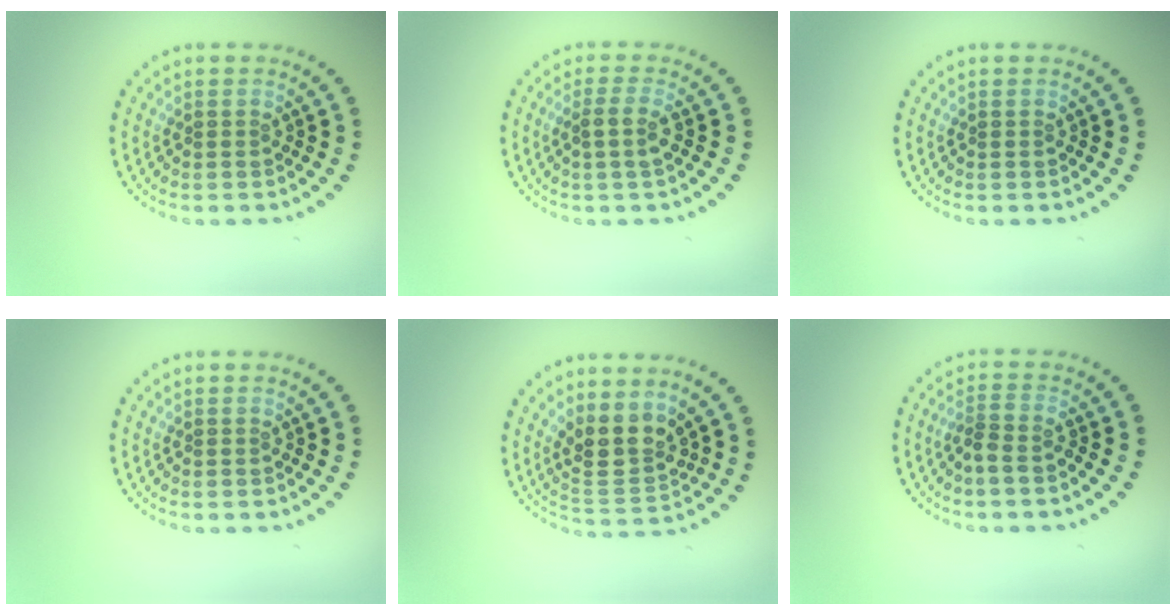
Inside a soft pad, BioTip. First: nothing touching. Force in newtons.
{"total": 1.9, "press": 1.5, "slide": 1.1}
{"total": 0.0}
{"total": 0.0}
{"total": 3.6, "press": 3.1, "slide": 1.9}
{"total": 1.9, "press": 1.5, "slide": 1.3}